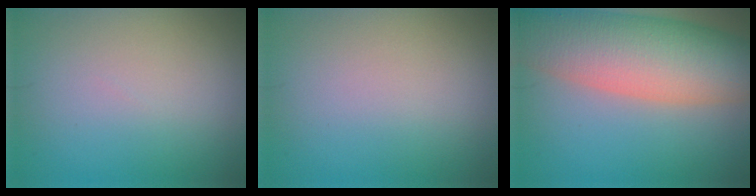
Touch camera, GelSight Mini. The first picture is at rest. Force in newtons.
{"total": 0.0}
{"total": 11.8, "press": 11.8, "slide": 0.6}